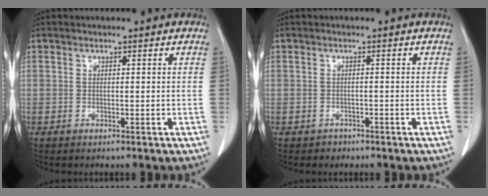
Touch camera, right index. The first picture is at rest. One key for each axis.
{"total": 1.2, "fx": -0.8, "fy": 0.8, "fz": -0.1, "tx": -0.002, "ty": 0.003, "tz": -0.014}